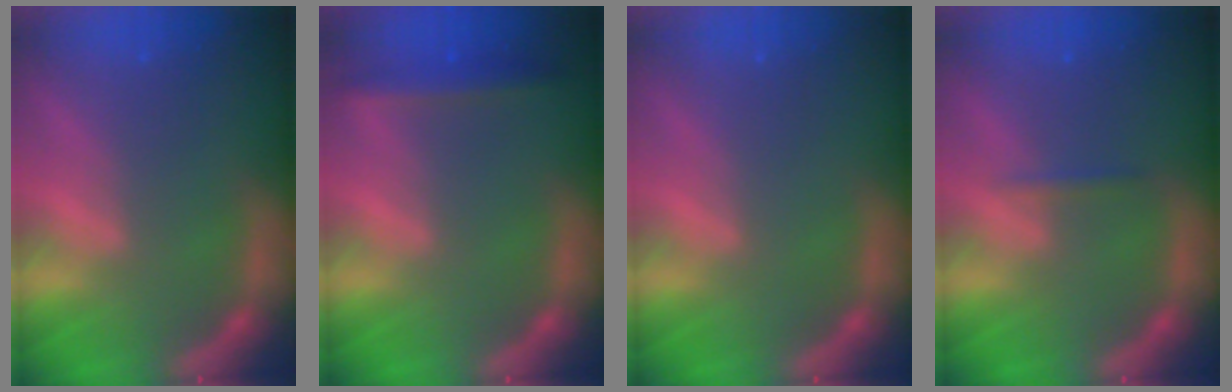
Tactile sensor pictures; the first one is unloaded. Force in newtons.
{"total": 3.0}
{"total": 0.0}
{"total": 0.9}